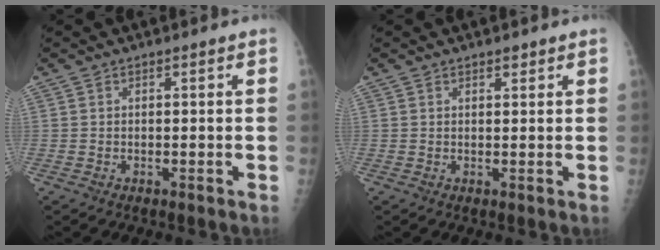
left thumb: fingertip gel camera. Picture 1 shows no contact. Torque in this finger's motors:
{"motor_torque": [0.13, 0.26, -0.38, -0.14, 0.05]}